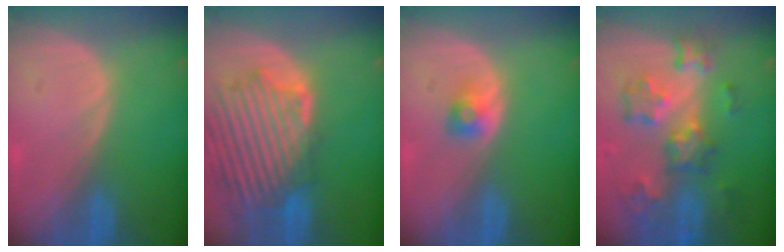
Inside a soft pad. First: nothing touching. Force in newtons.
{"total": 13.1, "press": 11.4, "slide": 6.4}
{"total": 2.2, "press": 2.2, "slide": 0.3}
{"total": 9.2, "press": 8.1, "slide": 4.5}